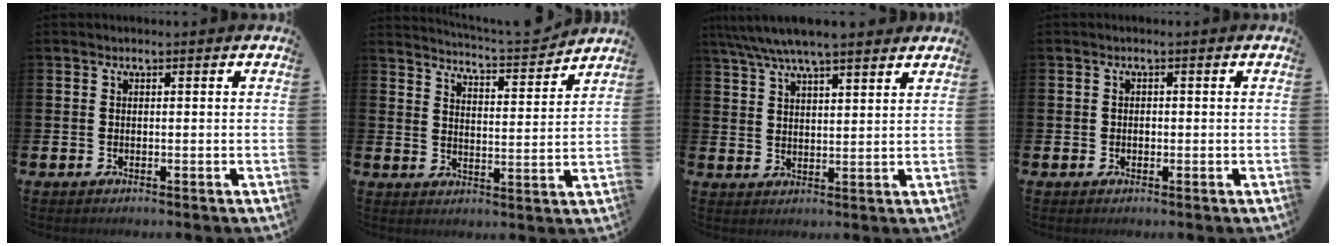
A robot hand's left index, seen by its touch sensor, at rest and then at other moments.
{"total": 5.3, "force": [5.2, -0.4, 0.6], "torque": [-0.021, -0.048, 0.086]}
{"total": 6.7, "force": [6.2, 0.8, 2.4], "torque": [-0.071, -0.013, 0.114]}
{"total": 0.7, "force": [-0.1, 0.7, 0.2], "torque": [0.003, 0.002, -0.005]}